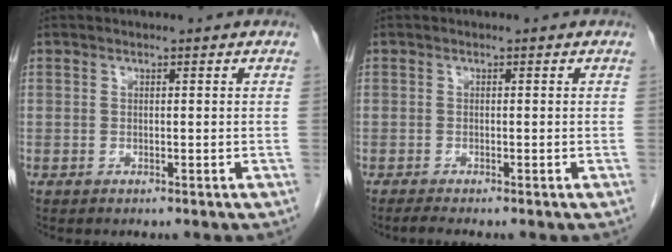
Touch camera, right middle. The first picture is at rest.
{"total": 1.2, "force": [-1.0, -0.2, 0.6], "torque": [-0.019, -0.004, -0.020]}